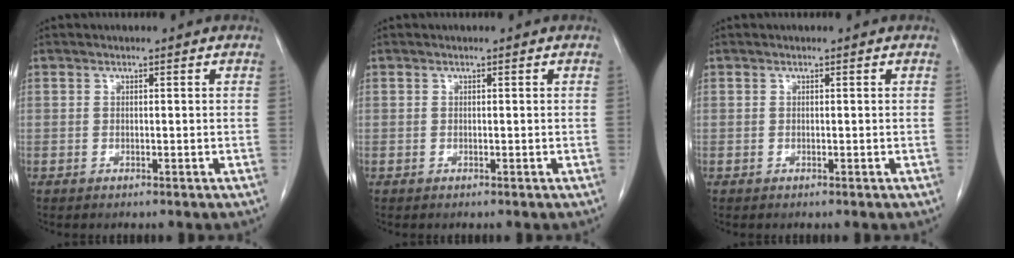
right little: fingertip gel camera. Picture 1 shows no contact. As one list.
[{"total": 0.0}, {"total": 0.0}]